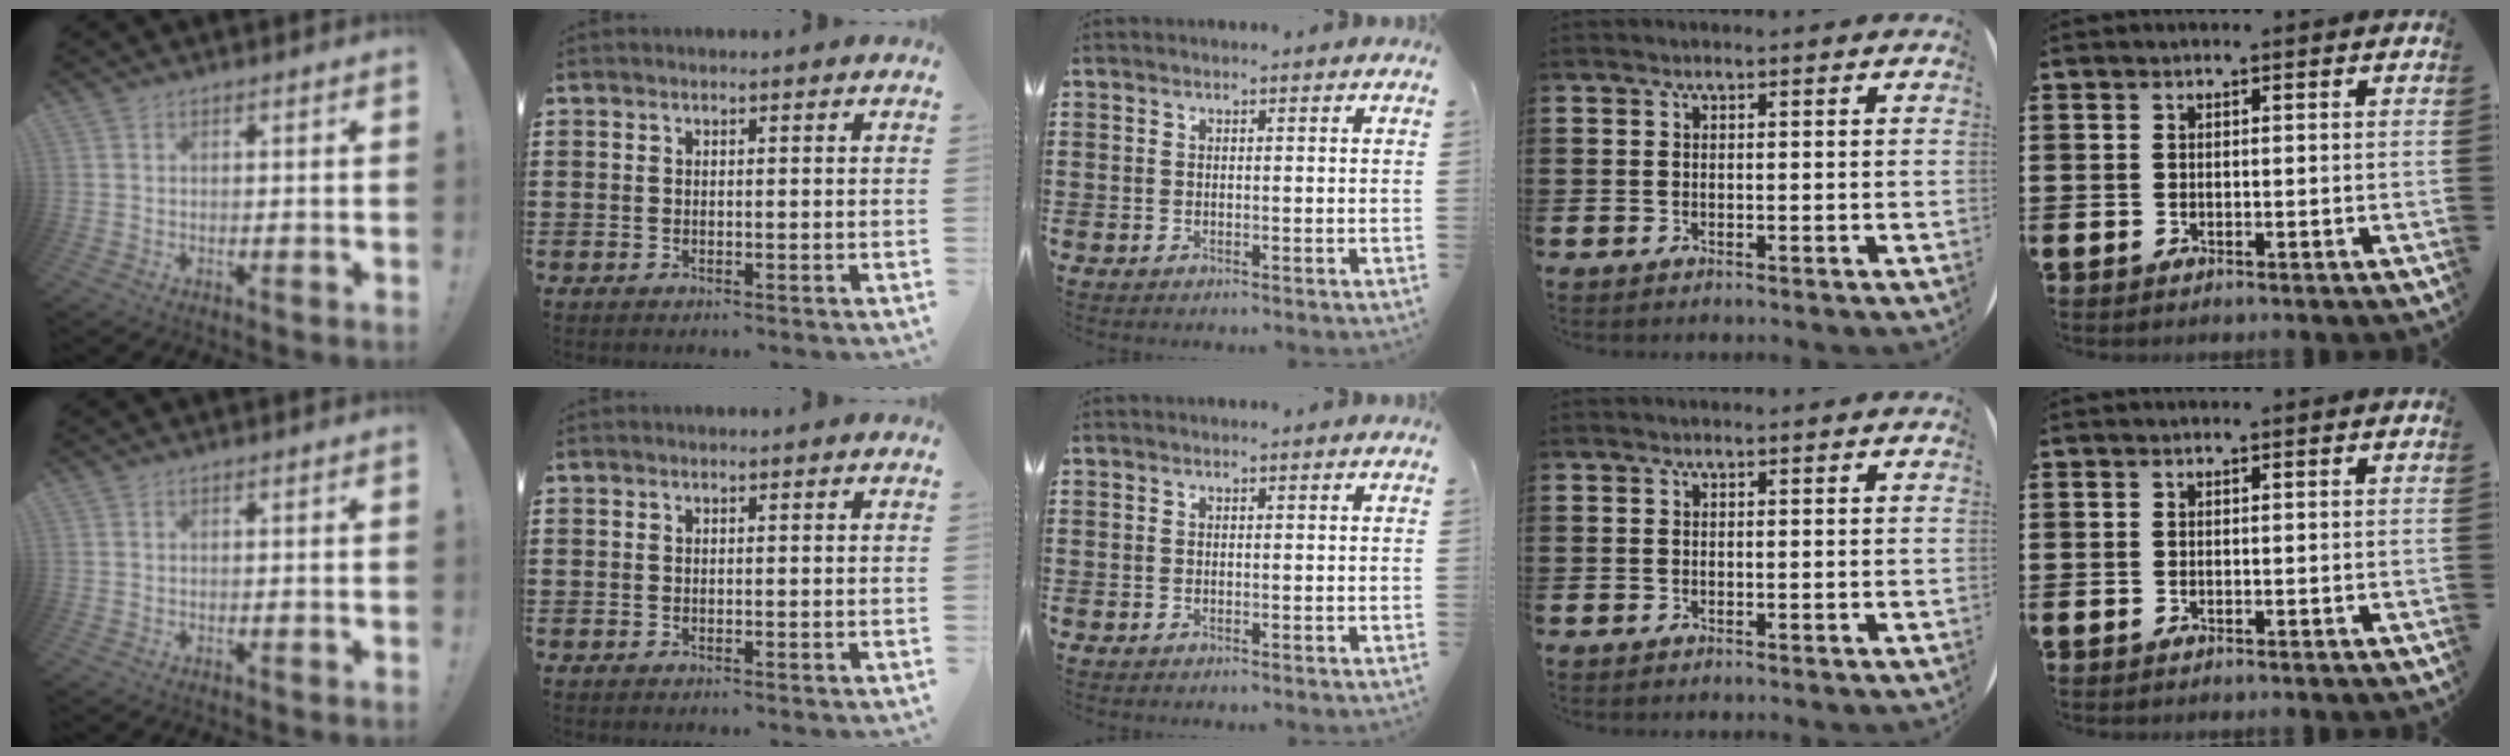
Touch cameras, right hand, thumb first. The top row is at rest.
{}